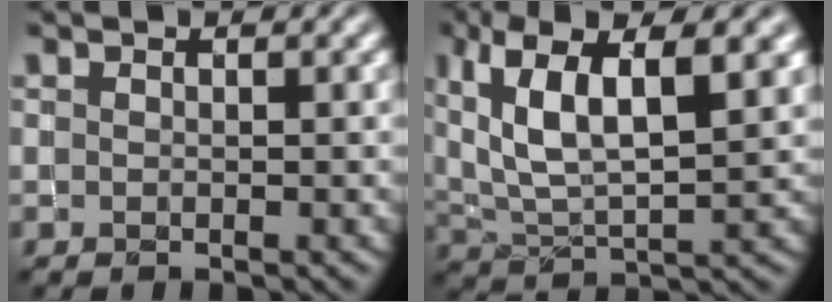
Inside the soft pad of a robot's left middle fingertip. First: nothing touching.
{"total": 10.3, "force": [4.3, 4.2, 8.4], "torque": [-0.161, 0.014, 0.077]}